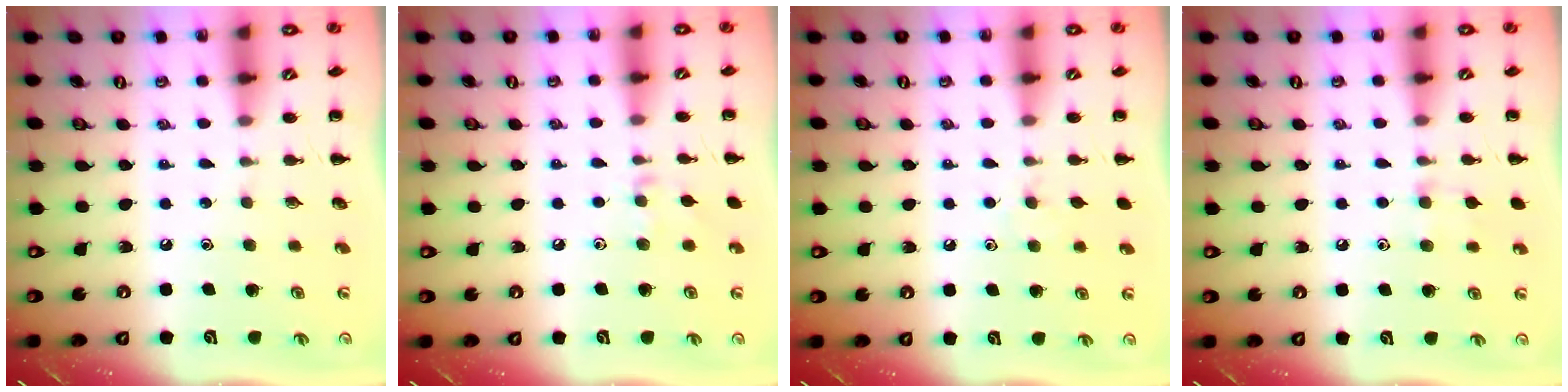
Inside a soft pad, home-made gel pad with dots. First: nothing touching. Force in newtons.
{"total": 7.0, "press": 6.7, "slide": 1.9}
{"total": 4.6, "press": 4.4, "slide": 1.4}
{"total": 7.1, "press": 6.7, "slide": 2.4}